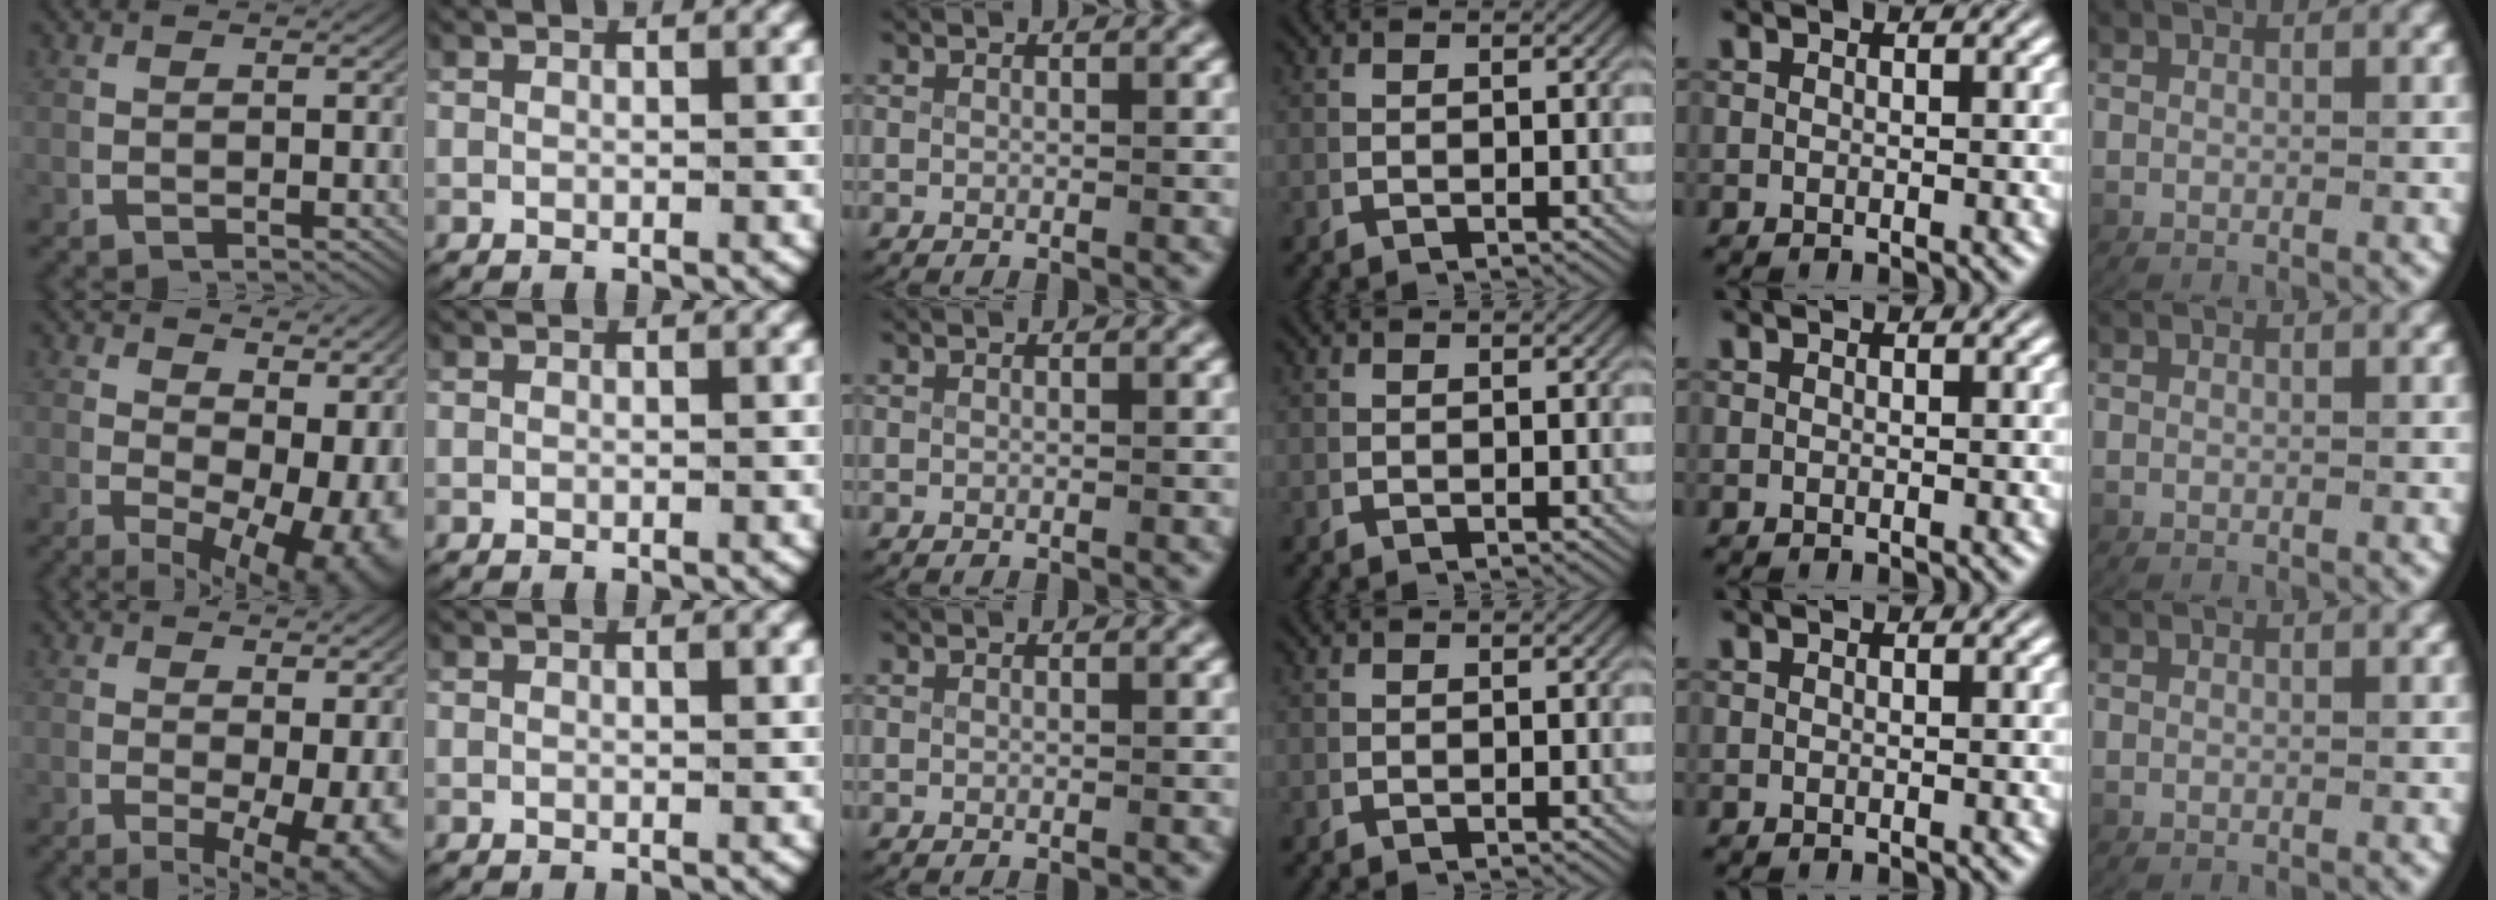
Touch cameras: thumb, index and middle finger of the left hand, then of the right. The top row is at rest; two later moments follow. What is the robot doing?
{"motion": "lift_and_place", "object": "map"}